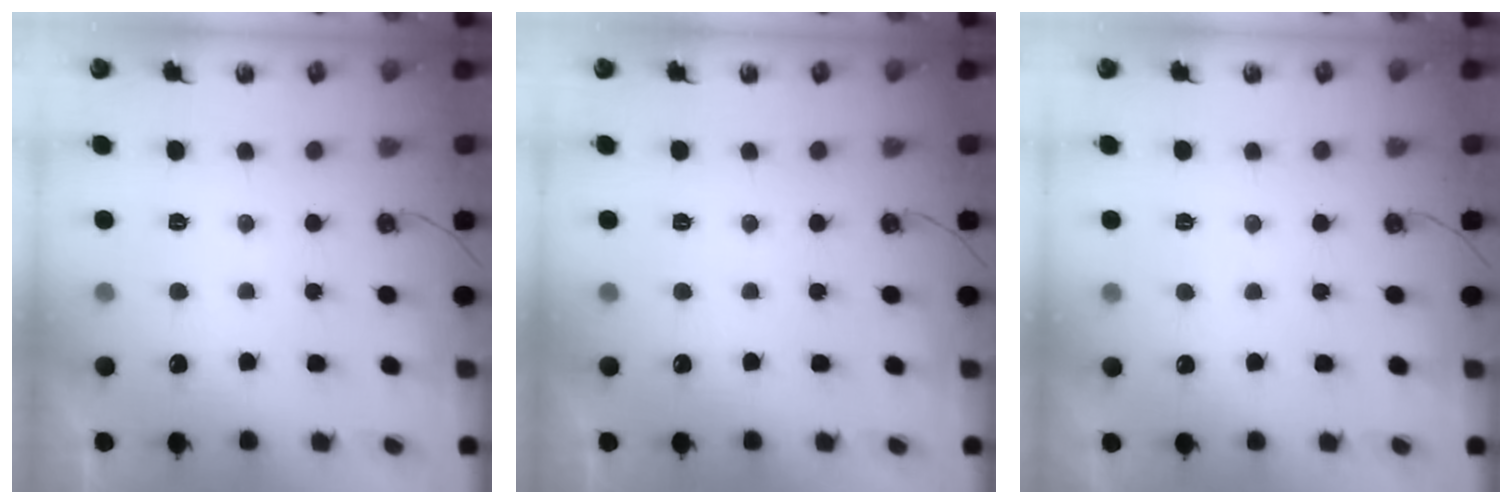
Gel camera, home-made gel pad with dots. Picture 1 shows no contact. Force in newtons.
{"total": 0.0}
{"total": 4.1, "press": 4.1, "slide": 0.6}